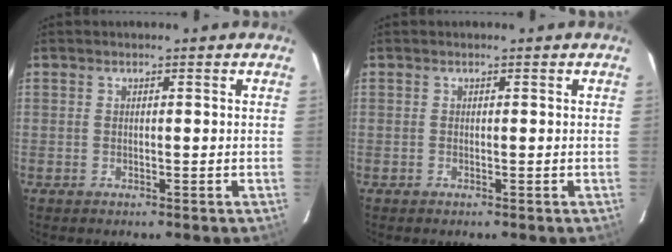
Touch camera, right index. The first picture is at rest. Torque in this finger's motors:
{"motor_torque": [0.09, 0.04, 0.00, 0.01]}